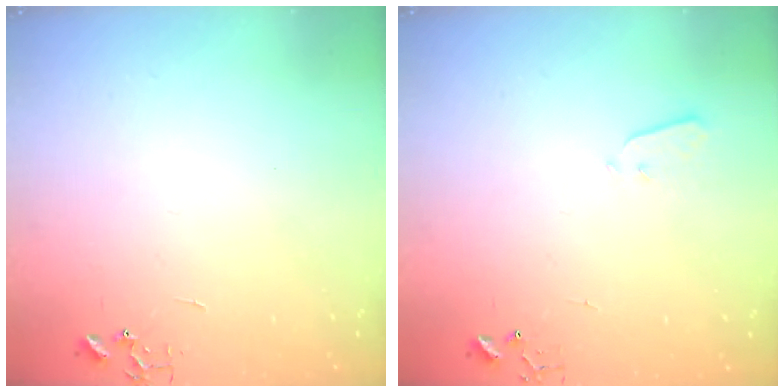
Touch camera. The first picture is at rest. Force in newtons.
{"total": 2.2, "press": 2.1, "slide": 0.3}